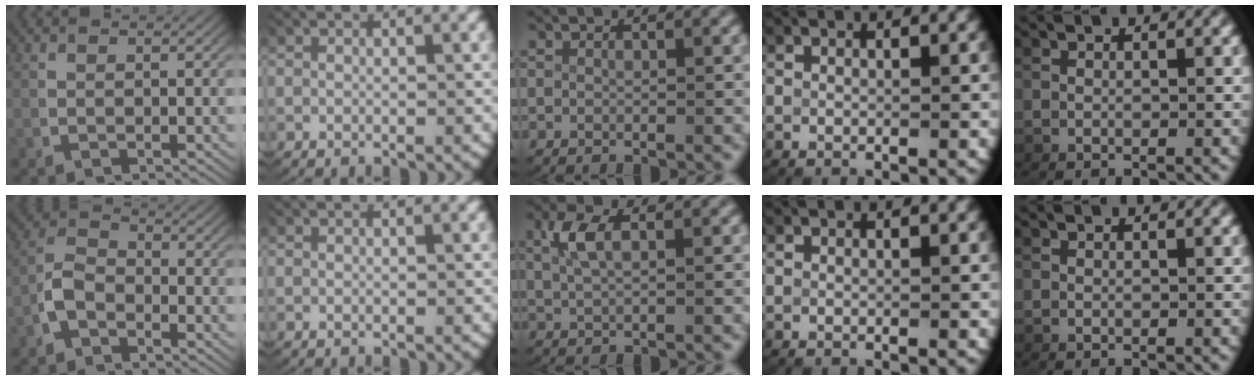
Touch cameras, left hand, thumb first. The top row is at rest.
{"thumb": {"total": 4.0, "force": [-1.6, 3.1, 2.0], "torque": [-0.045, -0.006, -0.032]}, "middle": {"total": 2.5, "force": [0.9, 1.0, 2.1], "torque": [-0.053, 0.000, 0.022]}}